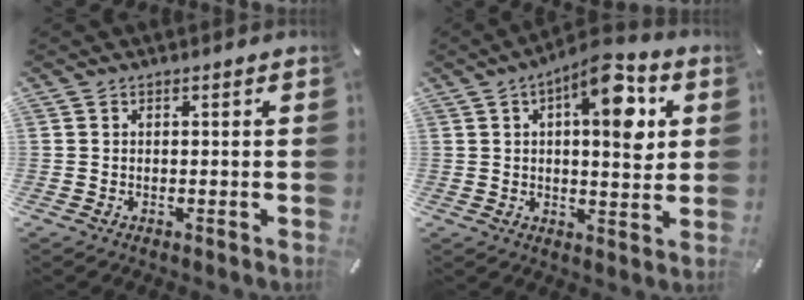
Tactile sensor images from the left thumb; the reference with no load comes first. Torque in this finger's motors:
{"motor_torque": [0.36, 0.11, 0.28, -0.17, 0.12]}